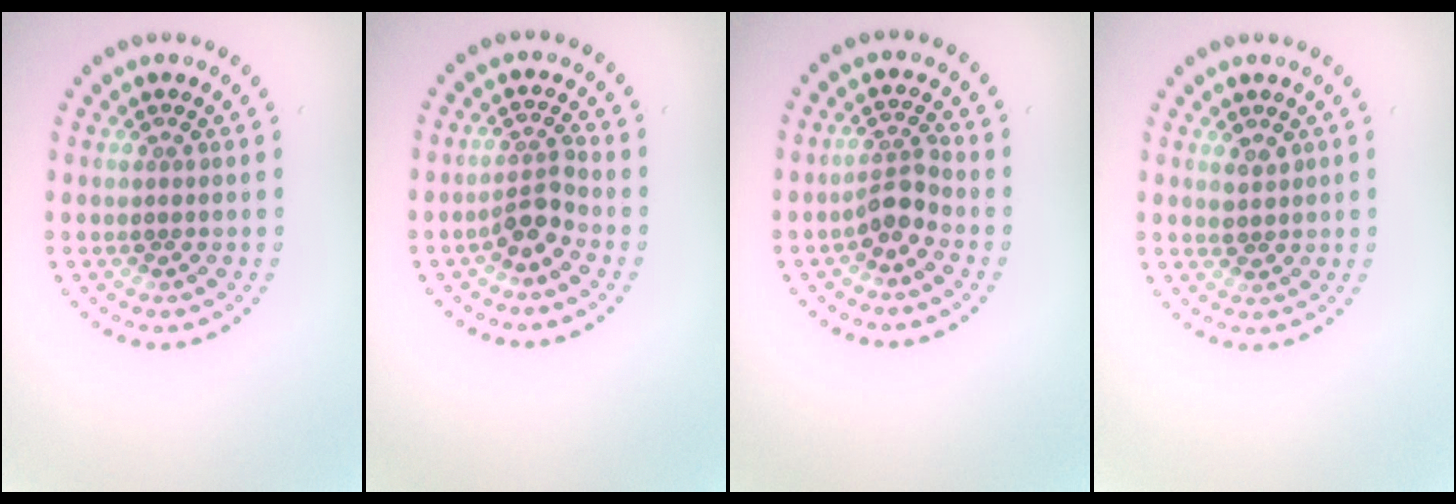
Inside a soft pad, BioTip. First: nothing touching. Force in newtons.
{"total": 2.4, "press": 1.8, "slide": 1.6}
{"total": 2.3, "press": 1.8, "slide": 1.5}
{"total": 1.3, "press": 1.2, "slide": 0.4}